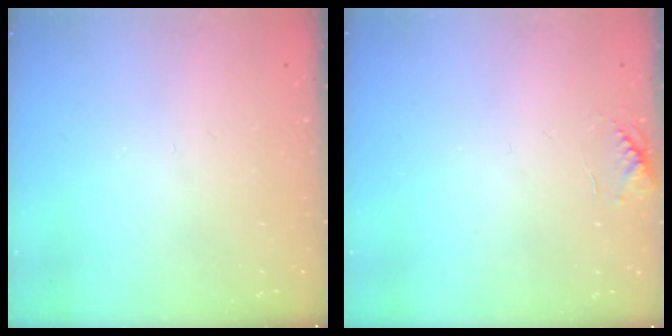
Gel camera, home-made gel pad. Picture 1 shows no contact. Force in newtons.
{"total": 7.0, "press": 6.9, "slide": 0.6}